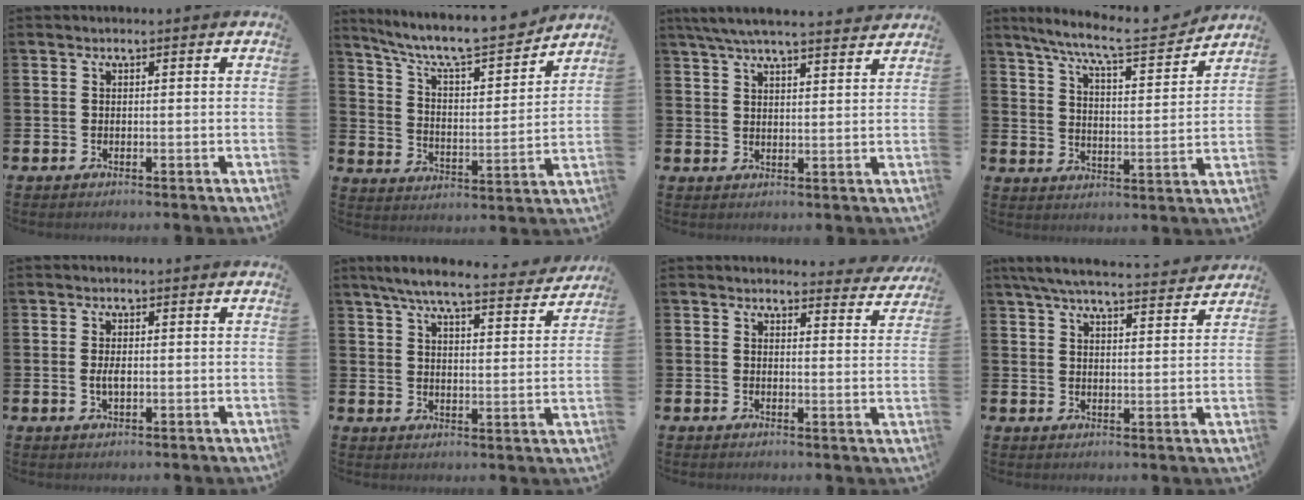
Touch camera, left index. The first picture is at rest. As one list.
[{"total": 9.1, "force": [8.4, 1.6, 3.1], "torque": [-0.090, -0.064, 0.140]}, {"total": 5.9, "force": [5.5, 0.4, 2.0], "torque": [-0.045, -0.021, 0.099]}, {"total": 8.4, "force": [7.6, 1.0, 3.6], "torque": [-0.088, -0.050, 0.127]}, {"total": 1.9, "force": [0.0, 0.9, 1.7], "torque": [-0.028, -0.001, -0.002]}, {"total": 6.9, "force": [6.3, 0.6, 2.8], "torque": [-0.059, -0.040, 0.104]}, {"total": 3.1, "force": [3.1, 0.6, 0.1], "torque": [0.012, -0.025, 0.050]}, {"total": 6.6, "force": [6.2, 0.8, 2.1], "torque": [-0.052, -0.034, 0.110]}]